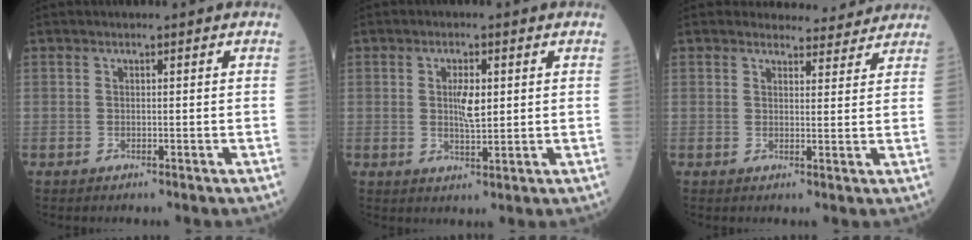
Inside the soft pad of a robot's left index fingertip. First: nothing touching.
{"total": 3.9, "force": [0.6, 1.1, 3.7], "torque": [-0.071, -0.003, 0.010]}
{"total": 5.4, "force": [5.2, 1.5, 0.1], "torque": [0.007, 0.001, 0.054]}